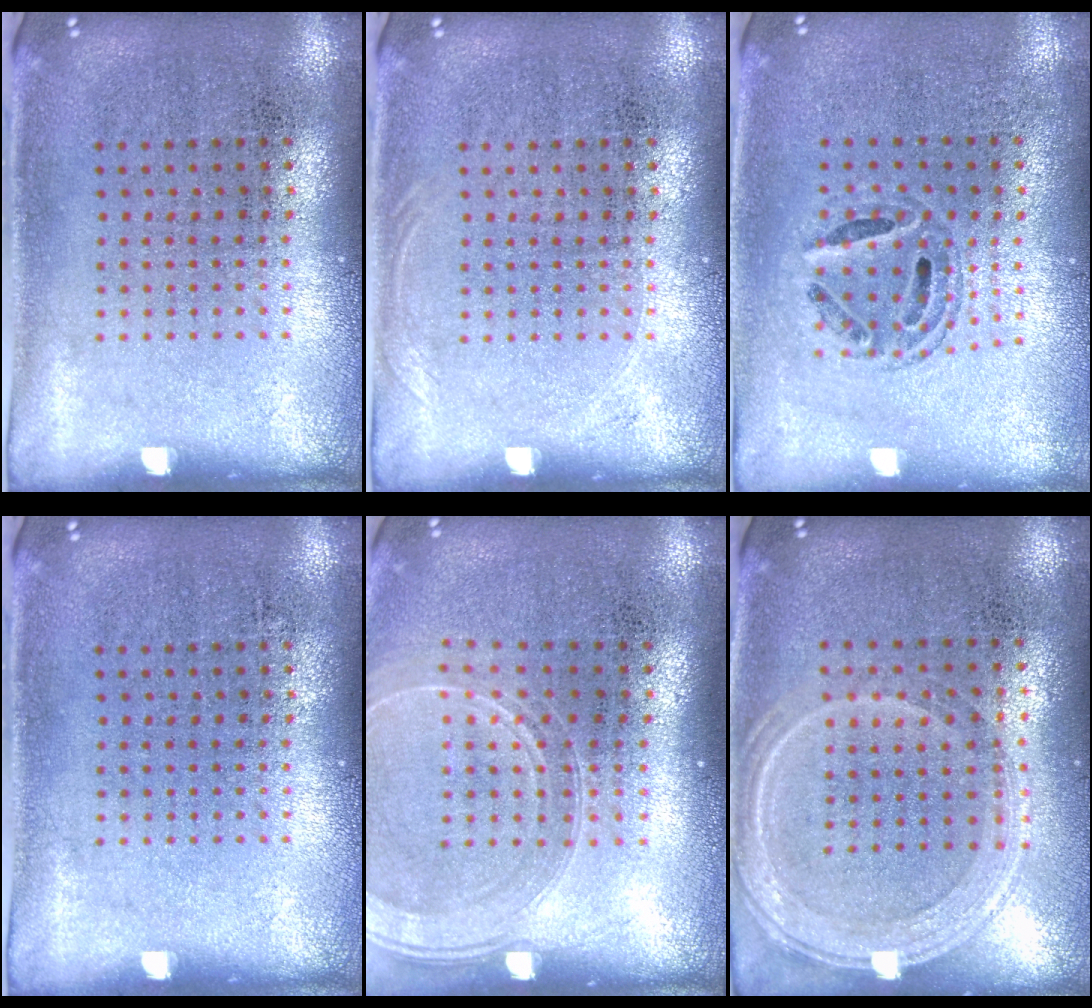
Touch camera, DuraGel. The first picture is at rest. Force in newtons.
{"total": 0.7, "press": 0.6, "slide": 0.2}
{"total": 0.7, "press": 0.7, "slide": 0.2}
{"total": 0.0}
{"total": 1.7, "press": 1.6, "slide": 0.6}
{"total": 1.2, "press": 1.2, "slide": 0.4}